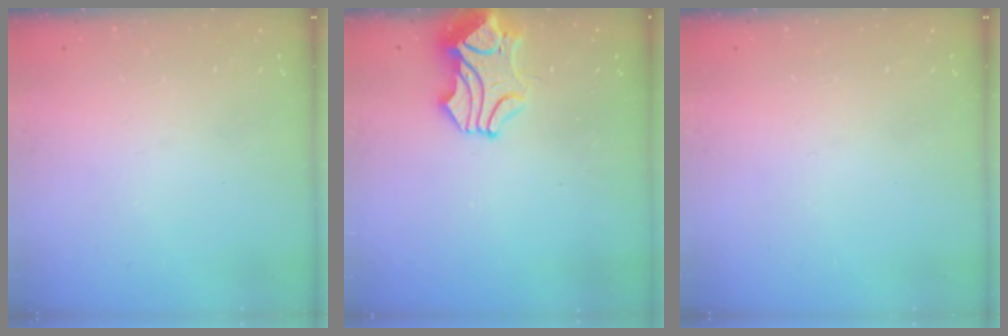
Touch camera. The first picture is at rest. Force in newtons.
{"total": 2.1, "press": 1.6, "slide": 1.4}
{"total": 0.0}